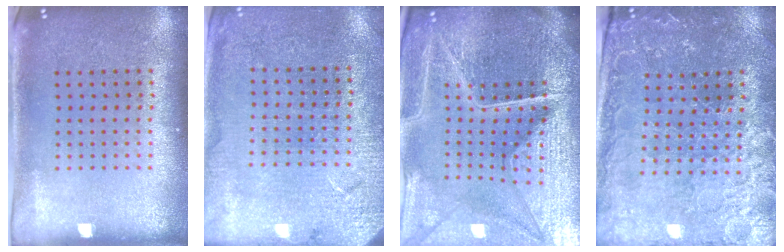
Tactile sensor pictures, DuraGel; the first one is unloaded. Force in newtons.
{"total": 2.7, "press": 2.7, "slide": 0.1}
{"total": 6.5, "press": 5.8, "slide": 3.0}
{"total": 1.7, "press": 1.7, "slide": 0.3}